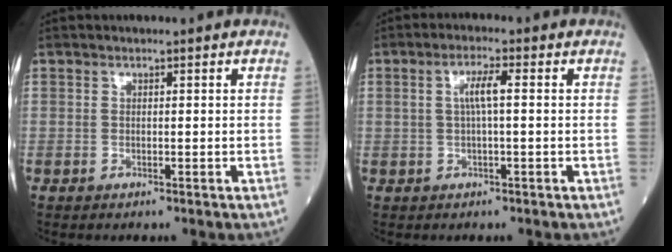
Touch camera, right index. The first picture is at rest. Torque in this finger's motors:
{"motor_torque": [0.49, 0.05, 0.28, 0.08]}